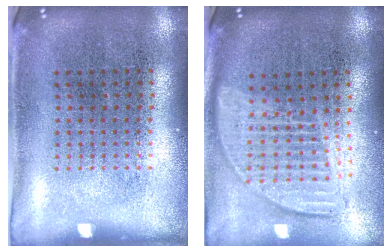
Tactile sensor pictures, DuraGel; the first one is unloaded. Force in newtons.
{"total": 1.8, "press": 1.6, "slide": 0.9}